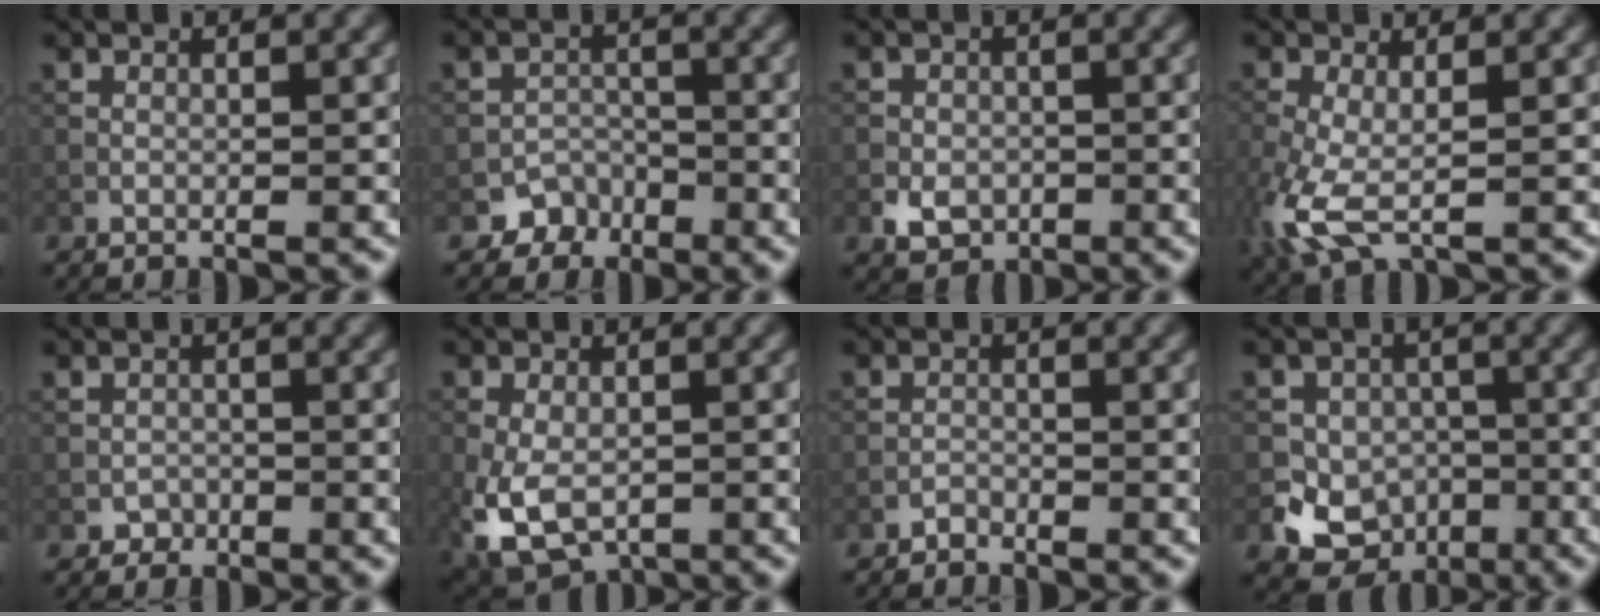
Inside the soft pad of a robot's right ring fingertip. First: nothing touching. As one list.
[{"total": 3.1, "force": [-2.1, 2.3, 0.1], "torque": [0.024, 0.005, -0.028]}, {"total": 2.5, "force": [-0.9, 2.1, 1.2], "torque": [-0.017, -0.004, -0.016]}, {"total": 5.6, "force": [-1.6, 2.5, 4.7], "torque": [-0.138, -0.012, -0.037]}, {"total": 1.2, "force": [-0.7, 1.0, 0.0], "torque": [0.008, 0.003, -0.012]}, {"total": 7.6, "force": [-2.5, 4.7, 5.4], "torque": [-0.123, -0.028, -0.041]}, {"total": 0.8, "force": [-0.7, 0.4, 0.0], "torque": [0.001, 0.002, -0.014]}, {"total": 9.8, "force": [-4.5, 8.5, 2.0], "torque": [-0.017, -0.021, -0.083]}]